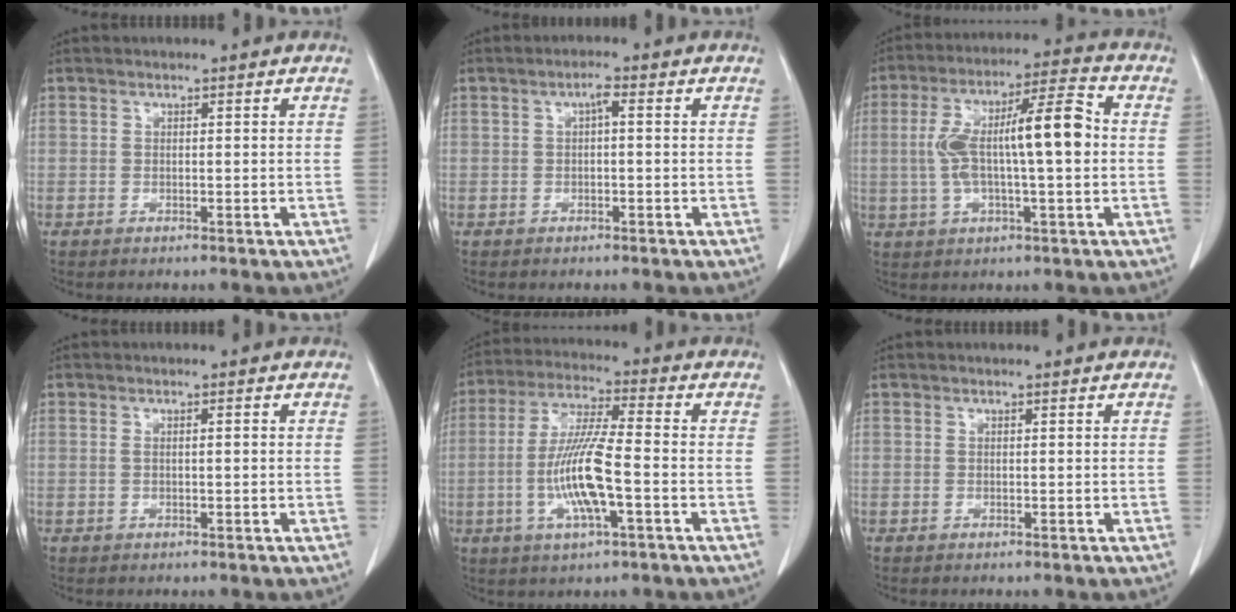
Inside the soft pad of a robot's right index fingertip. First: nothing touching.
{"total": 1.6, "force": [0.2, 0.3, 1.5], "torque": [-0.027, 0.005, 0.004]}
{"total": 13.3, "force": [0.4, 2.5, 13.1], "torque": [-0.237, 0.030, 0.004]}
{"total": 1.0, "force": [0.1, 0.2, 1.0], "torque": [-0.020, 0.005, 0.005]}
{"total": 11.4, "force": [-2.6, 1.3, 11.0], "torque": [-0.222, -0.006, -0.052]}
{"total": 0.0}